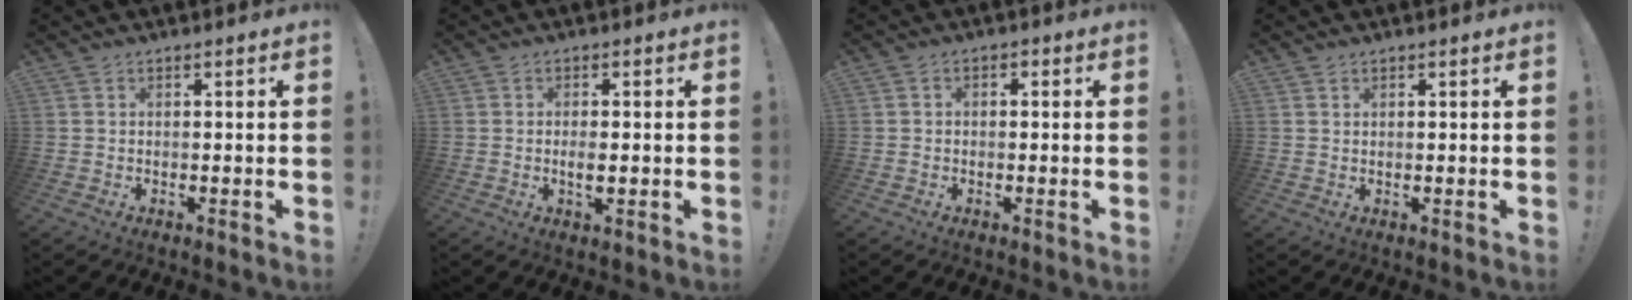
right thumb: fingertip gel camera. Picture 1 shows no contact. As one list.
[{"total": 2.7, "force": [-0.3, 1.0, 2.5], "torque": [-0.041, -0.002, -0.008]}, {"total": 1.5, "force": [-0.9, 1.0, 0.6], "torque": [-0.009, 0.007, -0.017]}, {"total": 0.8, "force": [0.7, 0.4, 0.1], "torque": [0.003, -0.002, 0.012]}]